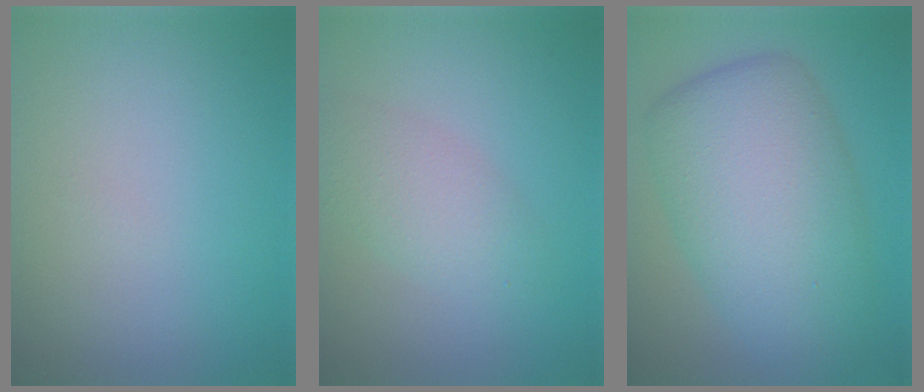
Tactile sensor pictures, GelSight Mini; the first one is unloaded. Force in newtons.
{"total": 3.0, "press": 3.0, "slide": 0.1}
{"total": 9.9, "press": 9.9, "slide": 0.1}